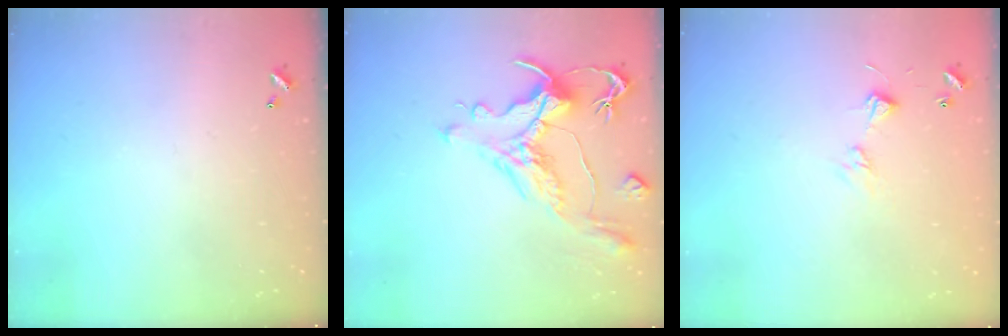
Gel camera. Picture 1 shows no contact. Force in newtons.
{"total": 2.4, "press": 1.9, "slide": 1.4}
{"total": 4.6, "press": 4.6, "slide": 0.6}